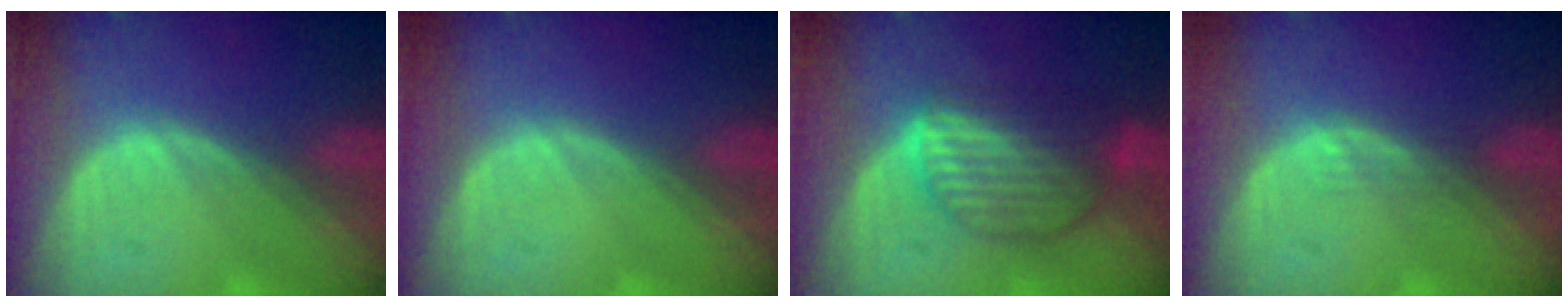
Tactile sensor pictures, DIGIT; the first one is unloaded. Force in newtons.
{"total": 0.0}
{"total": 7.5, "press": 7.1, "slide": 2.4}
{"total": 1.1, "press": 1.1, "slide": 0.1}